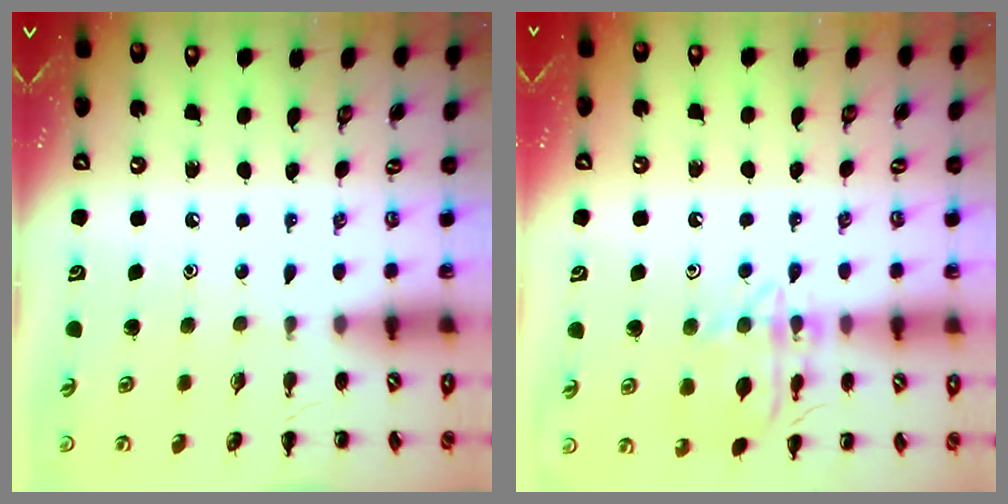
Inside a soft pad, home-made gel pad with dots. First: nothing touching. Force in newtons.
{"total": 13.7, "press": 13.7, "slide": 0.4}